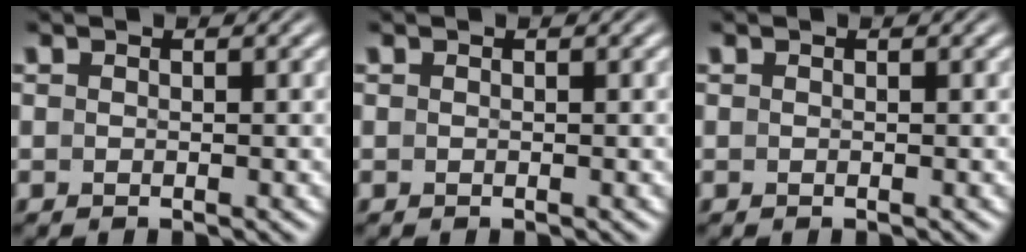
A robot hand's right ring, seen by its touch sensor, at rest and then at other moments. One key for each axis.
{"total": 0.0}
{"total": 0.0}